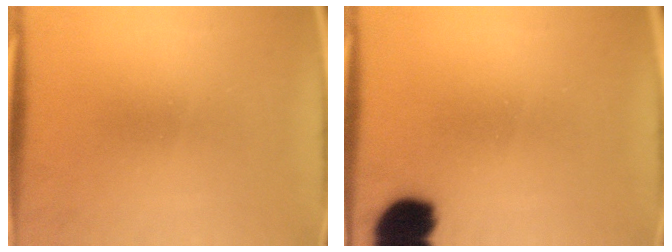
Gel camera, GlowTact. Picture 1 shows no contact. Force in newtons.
{"total": 10.8}